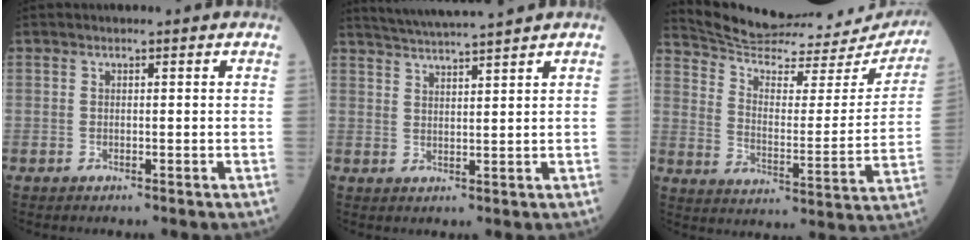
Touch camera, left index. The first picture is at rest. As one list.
[{"total": 4.9, "force": [4.5, -1.4, 1.1], "torque": [-0.025, 0.014, 0.082]}, {"total": 25.2, "force": [24.2, 3.9, 5.7], "torque": [-0.094, -0.068, 0.319]}]